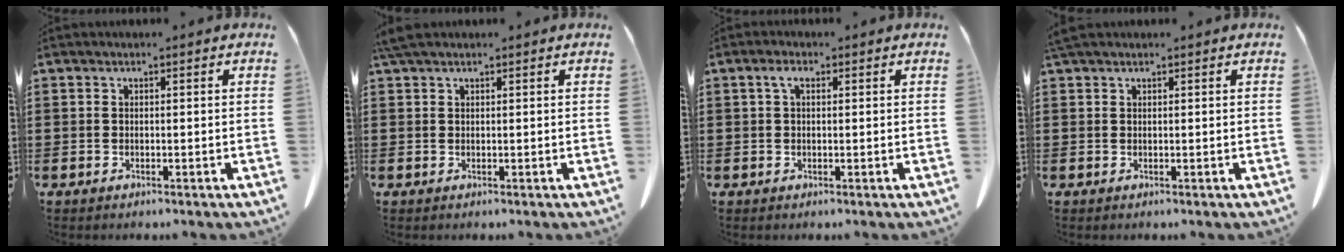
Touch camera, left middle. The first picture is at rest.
{"total": 2.1, "force": [1.5, 0.7, 1.4], "torque": [-0.032, 0.002, 0.028]}
{"total": 2.3, "force": [0.8, 1.0, 1.9], "torque": [-0.043, 0.007, 0.012]}
{"total": 1.0, "force": [0.9, 0.3, 0.4], "torque": [-0.013, -0.001, 0.018]}